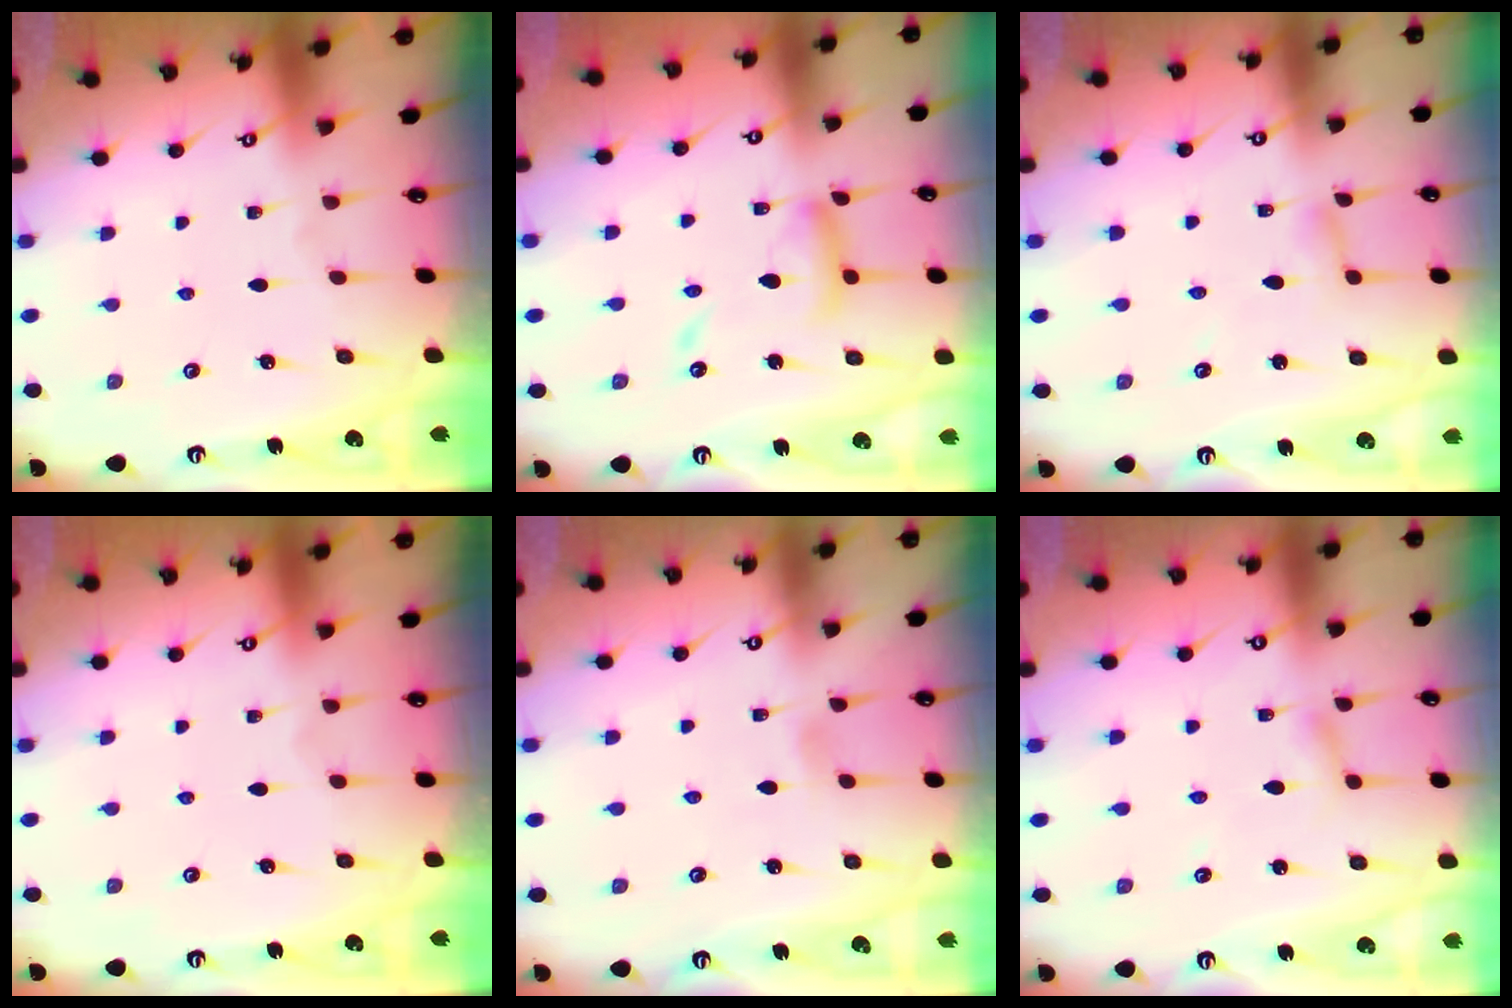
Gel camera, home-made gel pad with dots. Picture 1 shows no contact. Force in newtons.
{"total": 13.0, "press": 13.0, "slide": 1.1}
{"total": 2.5, "press": 2.5, "slide": 0.2}
{"total": 0.0}
{"total": 4.1, "press": 4.1, "slide": 0.5}
{"total": 2.4, "press": 2.4, "slide": 0.2}